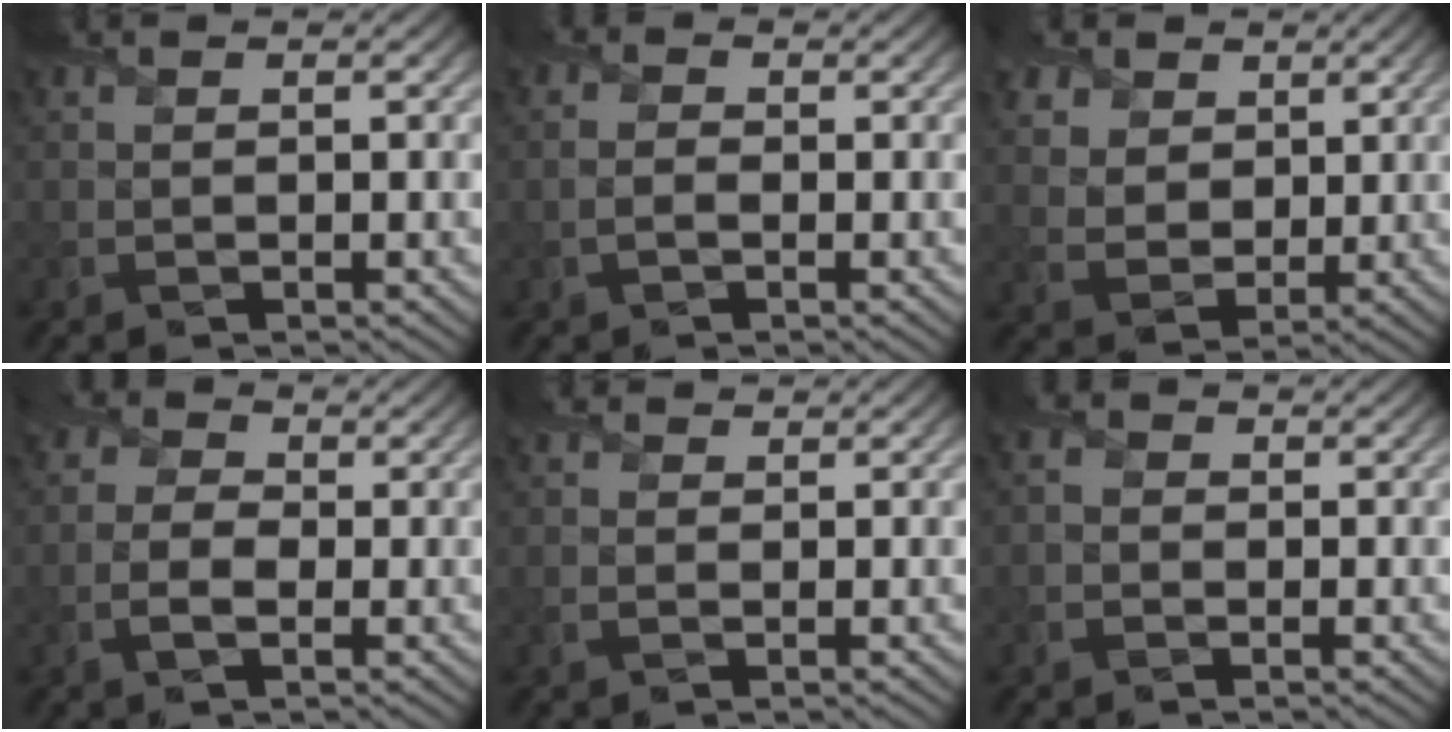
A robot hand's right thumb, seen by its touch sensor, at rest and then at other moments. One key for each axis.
{"total": 1.4, "fx": -0.4, "fy": 0.9, "fz": 1.0, "tx": -0.024, "ty": 0.002, "tz": -0.015}
{"total": 8.2, "fx": 4.4, "fy": 6.1, "fz": 3.3, "tx": -0.140, "ty": 0.001, "tz": 0.089}
{"total": 3.5, "fx": -0.7, "fy": 2.3, "fz": 2.5, "tx": -0.059, "ty": 0.000, "tz": -0.021}
{"total": 1.4, "fx": 0.6, "fy": 0.9, "fz": 0.9, "tx": -0.026, "ty": 0.003, "tz": 0.009}
{"total": 1.7, "fx": -0.6, "fy": 1.3, "fz": 1.0, "tx": -0.021, "ty": 0.002, "tz": -0.016}